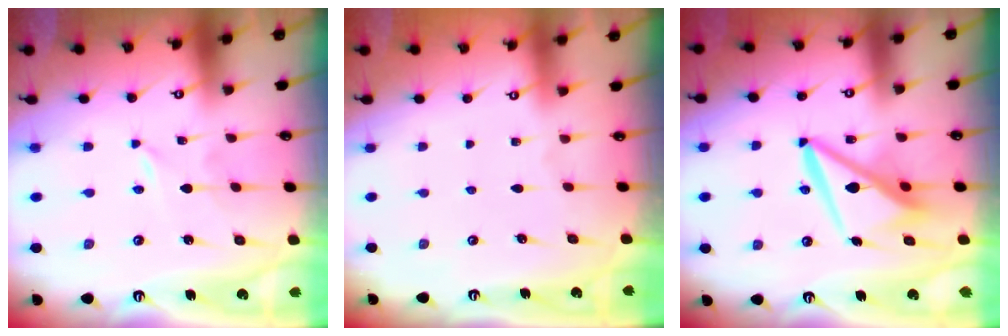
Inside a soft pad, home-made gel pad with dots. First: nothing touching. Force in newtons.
{"total": 0.0}
{"total": 10.7, "press": 10.6, "slide": 1.3}